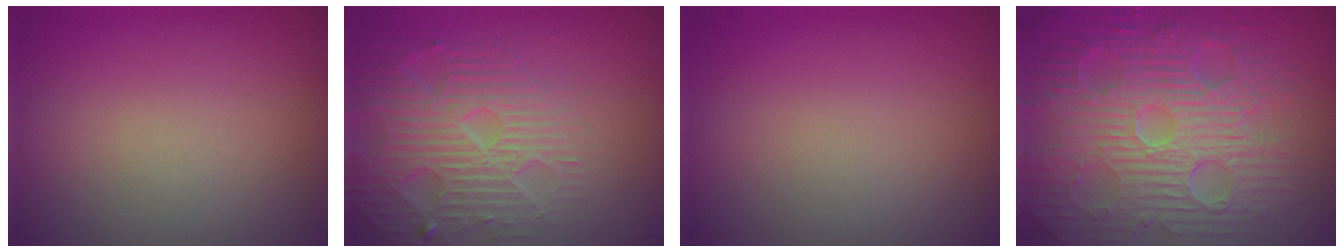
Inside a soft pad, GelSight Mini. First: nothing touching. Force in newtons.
{"total": 4.7, "press": 4.6, "slide": 0.9}
{"total": 0.0}
{"total": 11.4, "press": 7.3, "slide": 8.7}